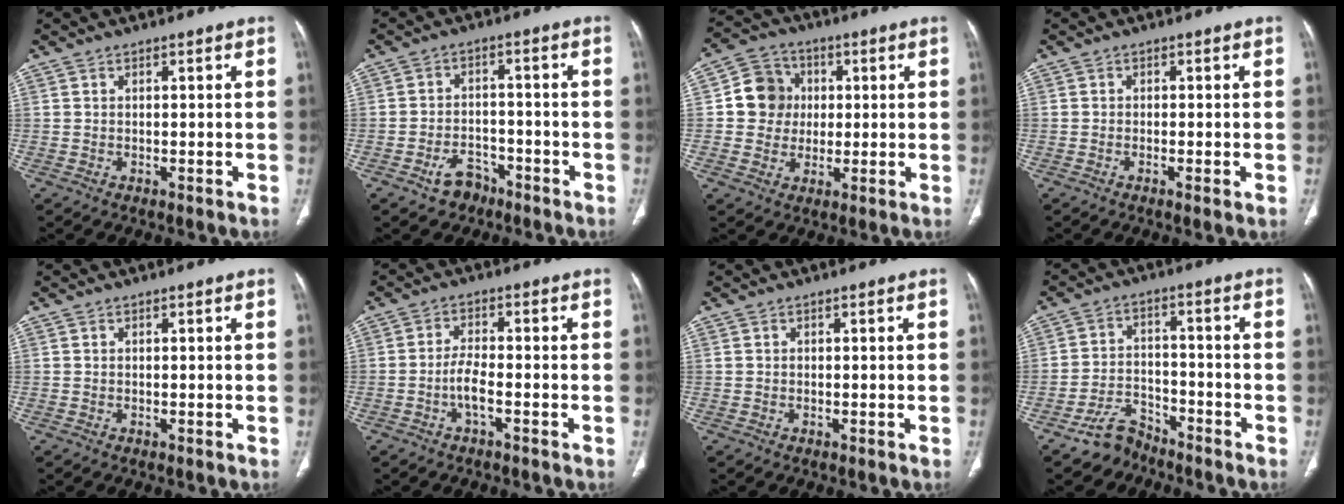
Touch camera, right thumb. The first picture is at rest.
{"total": 5.1, "force": [-3.4, 3.4, 1.7], "torque": [-0.015, 0.030, -0.051]}
{"total": 9.0, "force": [0.8, 8.4, 2.9], "torque": [-0.013, 0.008, 0.007]}
{"total": 1.4, "force": [-0.6, 0.1, 1.3], "torque": [-0.030, -0.004, -0.014]}
{"total": 0.0}
{"total": 3.7, "force": [-1.7, 0.9, 3.2], "torque": [-0.068, 0.014, -0.034]}
{"total": 0.0}
{"total": 6.1, "force": [-5.1, 3.2, 0.9], "torque": [-0.005, 0.043, -0.097]}